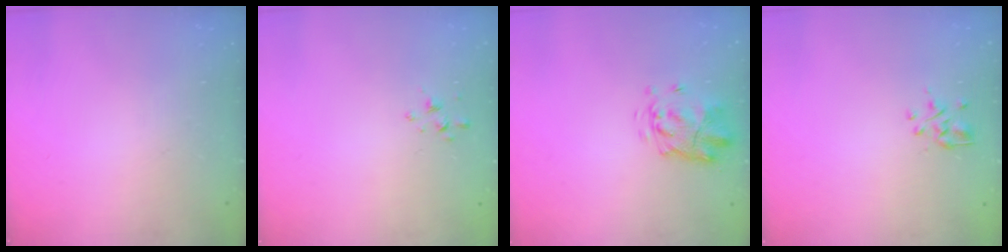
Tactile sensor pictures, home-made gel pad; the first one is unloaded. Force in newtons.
{"total": 1.7, "press": 1.7, "slide": 0.3}
{"total": 3.4, "press": 3.2, "slide": 1.2}
{"total": 2.3, "press": 2.1, "slide": 0.9}